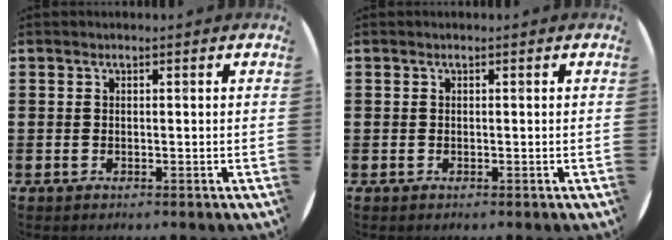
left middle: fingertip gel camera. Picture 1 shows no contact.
{"total": 0.0}